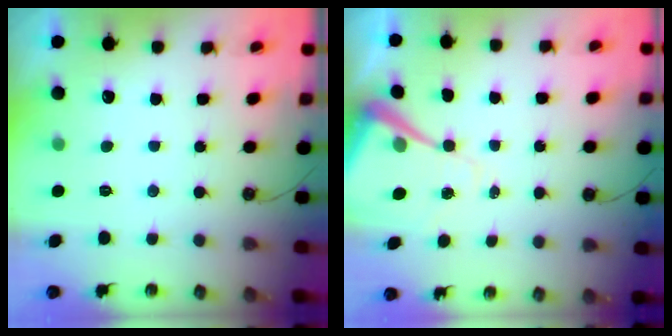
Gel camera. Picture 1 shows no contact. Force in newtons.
{"total": 11.8, "press": 11.7, "slide": 1.2}